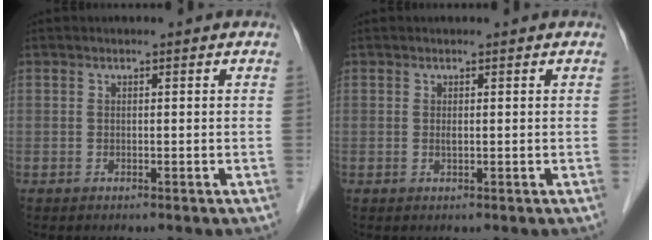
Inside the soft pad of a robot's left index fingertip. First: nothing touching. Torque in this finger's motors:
{"motor_torque": [0.29, 0.05, 0.03, 0.02]}